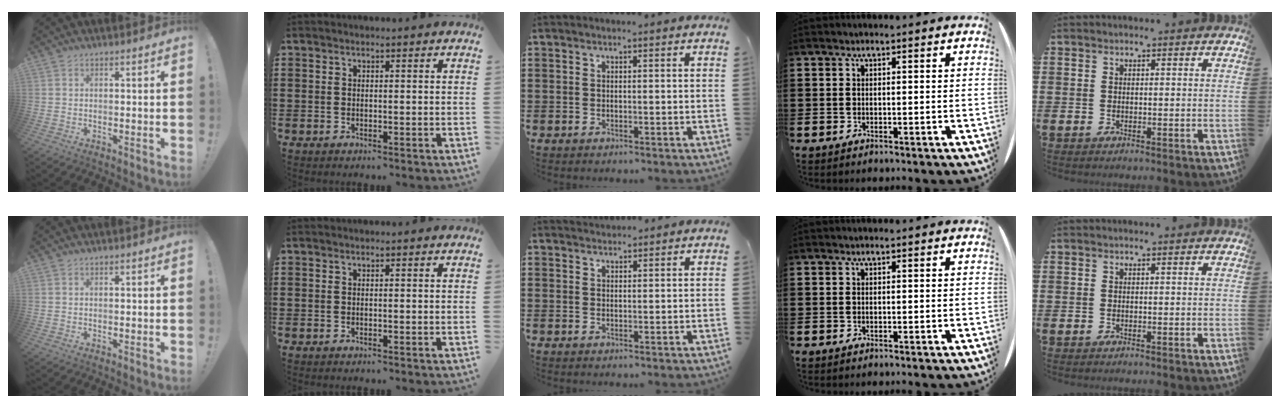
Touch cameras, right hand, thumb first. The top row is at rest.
{"middle": {"total": 1.4, "force": [1.4, 0.2, -0.2], "torque": [0.000, 0.001, 0.027]}}